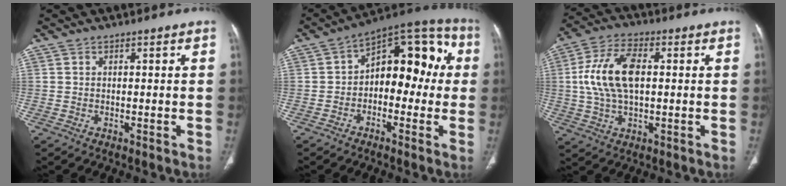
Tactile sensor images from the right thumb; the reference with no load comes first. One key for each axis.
{"total": 15.2, "fx": 0.7, "fy": 9.3, "fz": 12.1, "tx": -0.108, "ty": 0.053, "tz": -0.007}
{"total": 12.9, "fx": 1.3, "fy": 6.9, "fz": 10.9, "tx": -0.218, "ty": 0.015, "tz": 0.024}